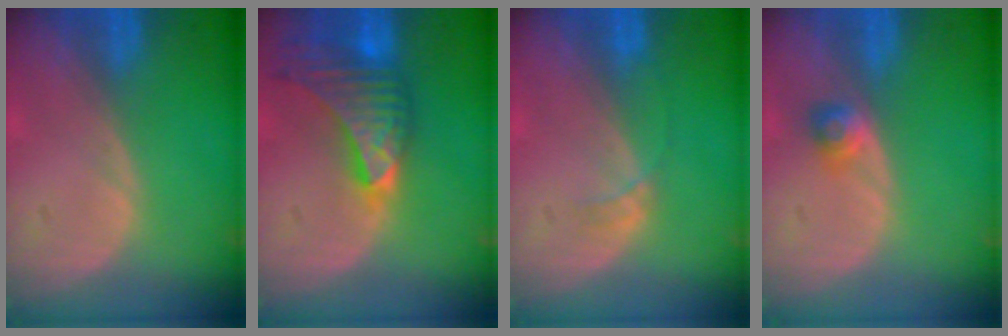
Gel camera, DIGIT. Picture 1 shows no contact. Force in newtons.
{"total": 9.5, "press": 8.5, "slide": 4.3}
{"total": 1.3, "press": 1.3, "slide": 0.1}
{"total": 2.6, "press": 2.3, "slide": 1.2}